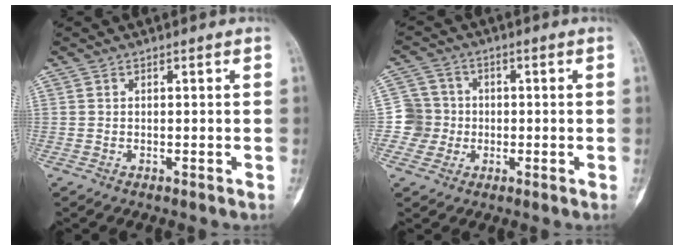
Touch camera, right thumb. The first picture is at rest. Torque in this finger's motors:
{"motor_torque": [0.23, 0.08, 0.08, -0.18, -0.12]}